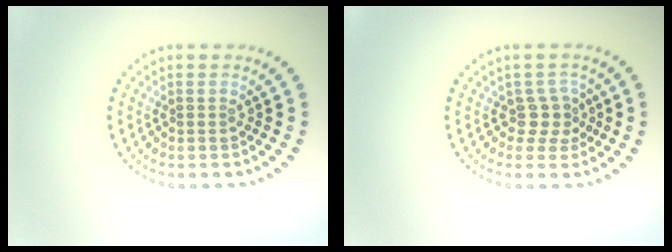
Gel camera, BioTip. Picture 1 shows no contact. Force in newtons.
{"total": 2.0, "press": 1.5, "slide": 1.2}